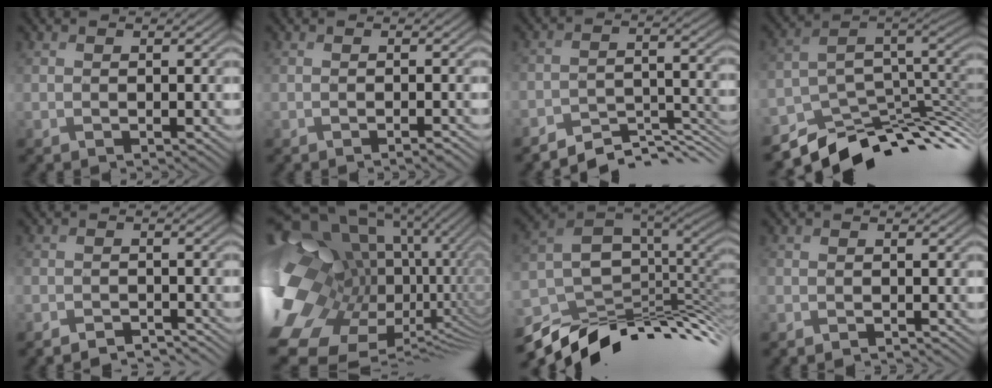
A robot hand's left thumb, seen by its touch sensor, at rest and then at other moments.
{"total": 0.9, "force": [-0.6, 0.0, 0.7], "torque": [-0.009, 0.001, -0.012]}
{"total": 6.1, "force": [-5.6, 1.8, 1.9], "torque": [-0.033, -0.006, -0.097]}
{"total": 10.2, "force": [-4.3, 5.9, 7.1], "torque": [-0.149, -0.019, -0.069]}
{"total": 3.5, "force": [-3.3, 0.9, 0.8], "torque": [-0.009, -0.003, -0.057]}
{"total": 20.2, "force": [1.1, 14.4, 14.1], "torque": [-0.329, -0.003, 0.044]}
{"total": 13.1, "force": [-3.8, 8.1, 9.6], "torque": [-0.227, -0.027, -0.060]}
{"total": 1.5, "force": [-1.4, 0.4, 0.2], "torque": [-0.002, -0.005, -0.030]}